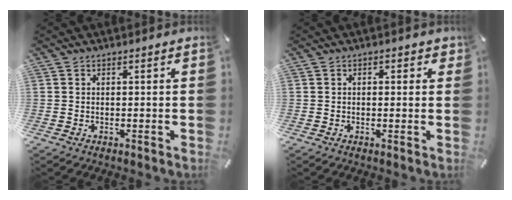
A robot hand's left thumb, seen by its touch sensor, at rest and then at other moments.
{"total": 1.3, "force": [-0.1, 1.0, 0.8], "torque": [-0.006, 0.002, -0.005]}